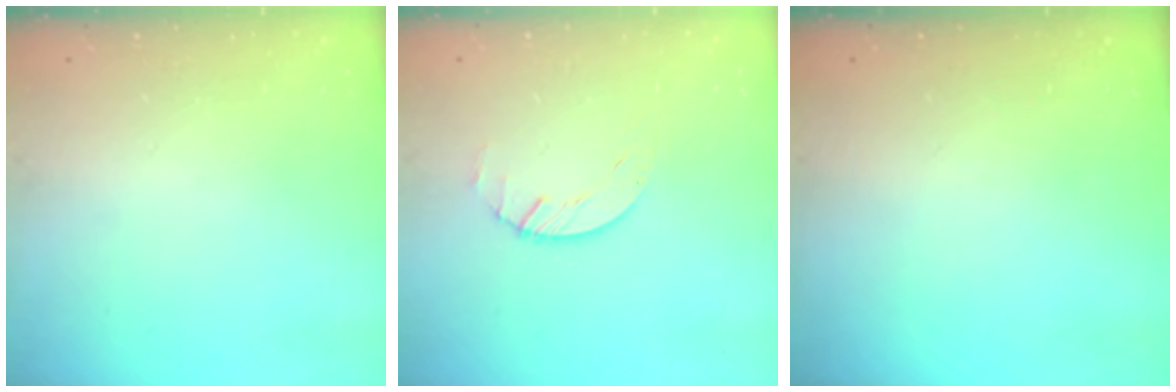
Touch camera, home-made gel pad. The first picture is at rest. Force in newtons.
{"total": 1.5, "press": 1.5, "slide": 0.2}
{"total": 0.0}